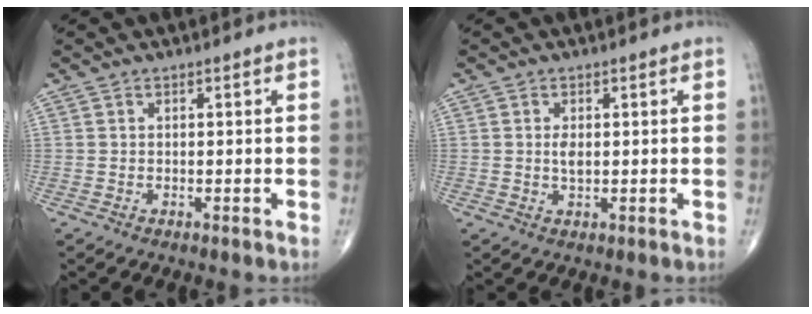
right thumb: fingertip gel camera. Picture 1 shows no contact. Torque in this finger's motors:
{"motor_torque": [0.55, 0.64, 0.49, -0.07, 0.00]}